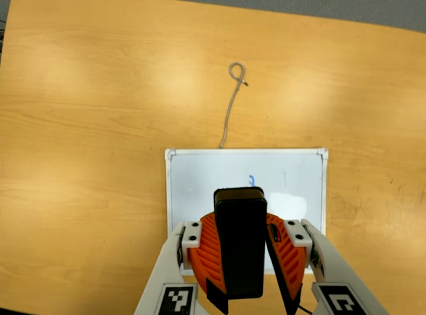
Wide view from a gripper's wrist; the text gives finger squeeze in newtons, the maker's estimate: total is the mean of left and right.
{"total": 9.8, "left": 10.2, "right": 9.4}